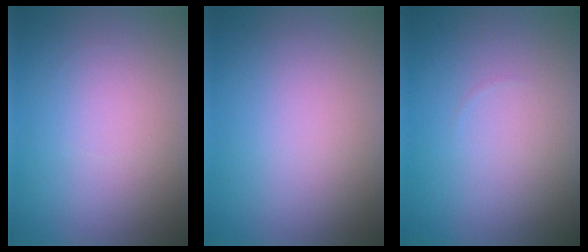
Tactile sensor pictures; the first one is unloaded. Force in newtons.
{"total": 0.0}
{"total": 0.0}